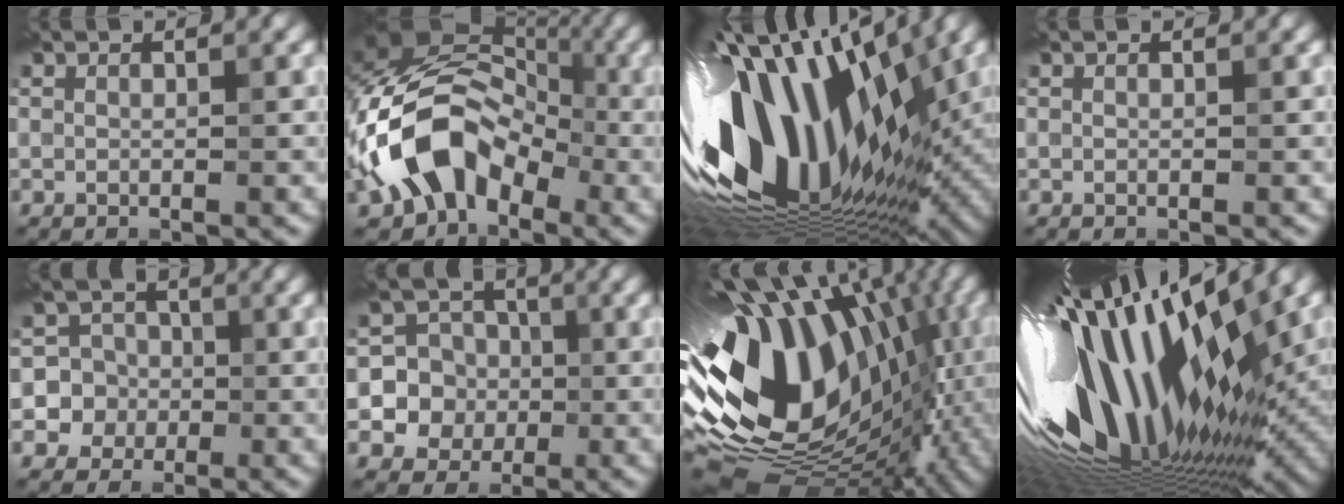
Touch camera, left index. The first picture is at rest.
{"total": 11.8, "force": [-3.8, 7.8, 7.9], "torque": [-0.142, 0.016, -0.087]}
{"total": 18.1, "force": [0.1, 8.8, 15.8], "torque": [-0.300, -0.018, -0.003]}
{"total": 0.0}
{"total": 7.2, "force": [-1.7, 6.9, 0.9], "torque": [-0.008, 0.018, -0.049]}
{"total": 7.2, "force": [-1.3, 6.9, 1.7], "torque": [-0.029, 0.016, -0.044]}
{"total": 16.3, "force": [-0.2, 10.7, 12.3], "torque": [-0.245, 0.002, -0.008]}
{"total": 19.5, "force": [0.5, 6.5, 18.4], "torque": [-0.315, -0.035, 0.008]}